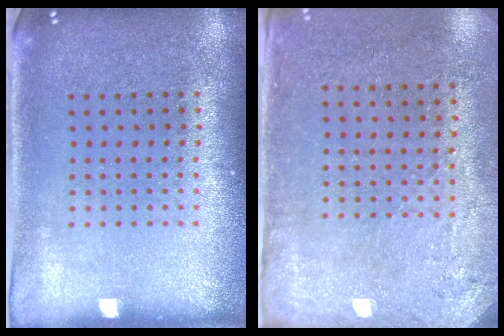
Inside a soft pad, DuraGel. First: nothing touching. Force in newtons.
{"total": 2.9, "press": 2.3, "slide": 1.6}